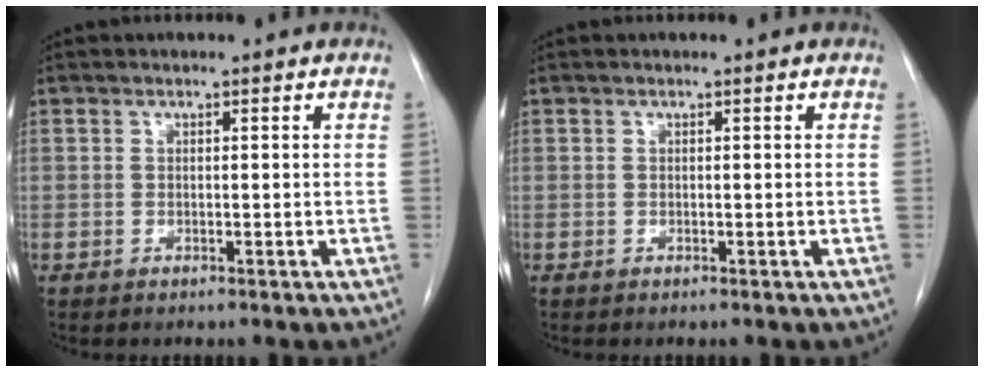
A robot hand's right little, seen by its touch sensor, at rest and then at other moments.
{"total": 0.0}